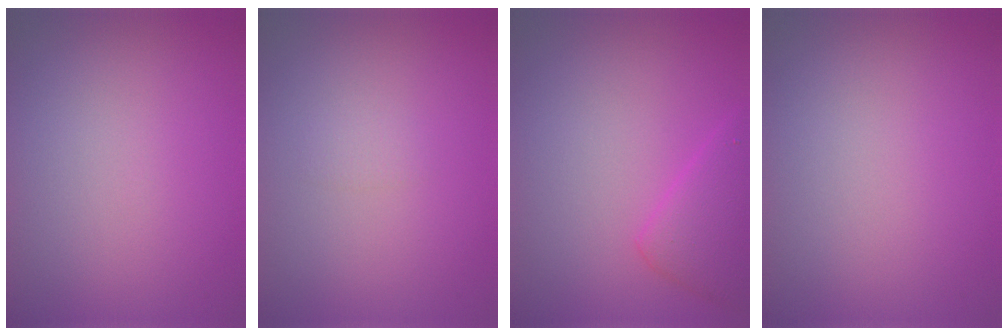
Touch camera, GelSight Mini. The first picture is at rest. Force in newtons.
{"total": 0.6, "press": 0.6, "slide": 0.1}
{"total": 3.0, "press": 3.0, "slide": 0.2}
{"total": 0.0}